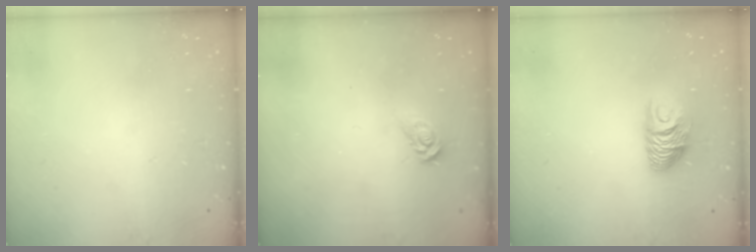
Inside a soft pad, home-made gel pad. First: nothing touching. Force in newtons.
{"total": 3.8, "press": 3.7, "slide": 0.5}
{"total": 9.5, "press": 9.4, "slide": 0.8}